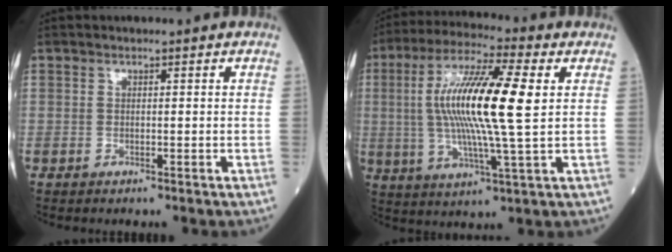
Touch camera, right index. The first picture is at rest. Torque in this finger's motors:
{"motor_torque": [1.44, 0.61, 0.90, 0.21]}